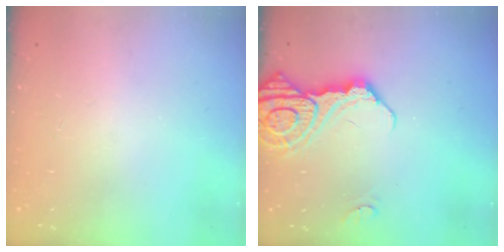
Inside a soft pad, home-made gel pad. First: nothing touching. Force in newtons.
{"total": 15.5, "press": 15.3, "slide": 1.8}